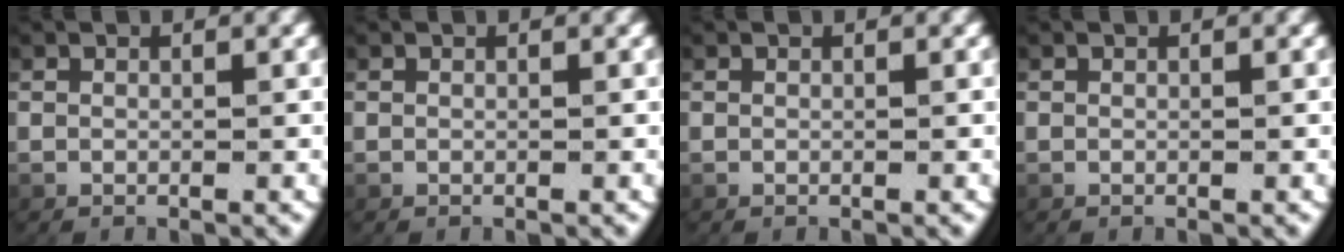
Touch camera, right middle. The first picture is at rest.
{"total": 0.0}
{"total": 0.0}
{"total": 0.0}